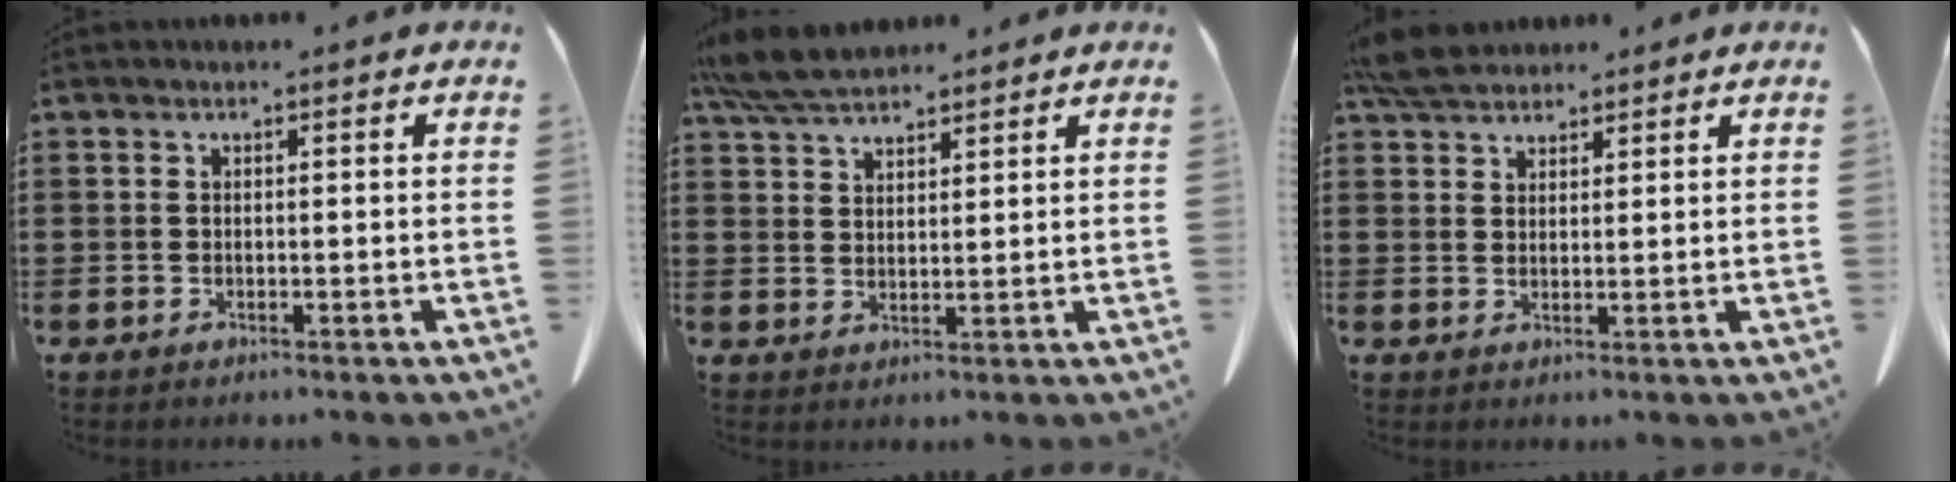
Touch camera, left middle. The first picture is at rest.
{"total": 6.1, "force": [5.5, 1.3, 2.4], "torque": [-0.064, -0.010, 0.105]}
{"total": 4.9, "force": [4.4, 1.5, 1.4], "torque": [-0.041, -0.003, 0.087]}